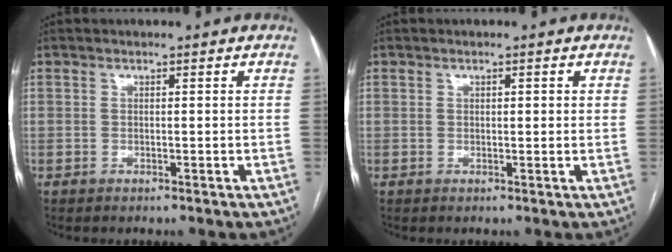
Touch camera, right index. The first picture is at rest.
{"total": 1.1, "force": [0.5, 0.4, 1.0], "torque": [-0.013, 0.001, 0.004]}